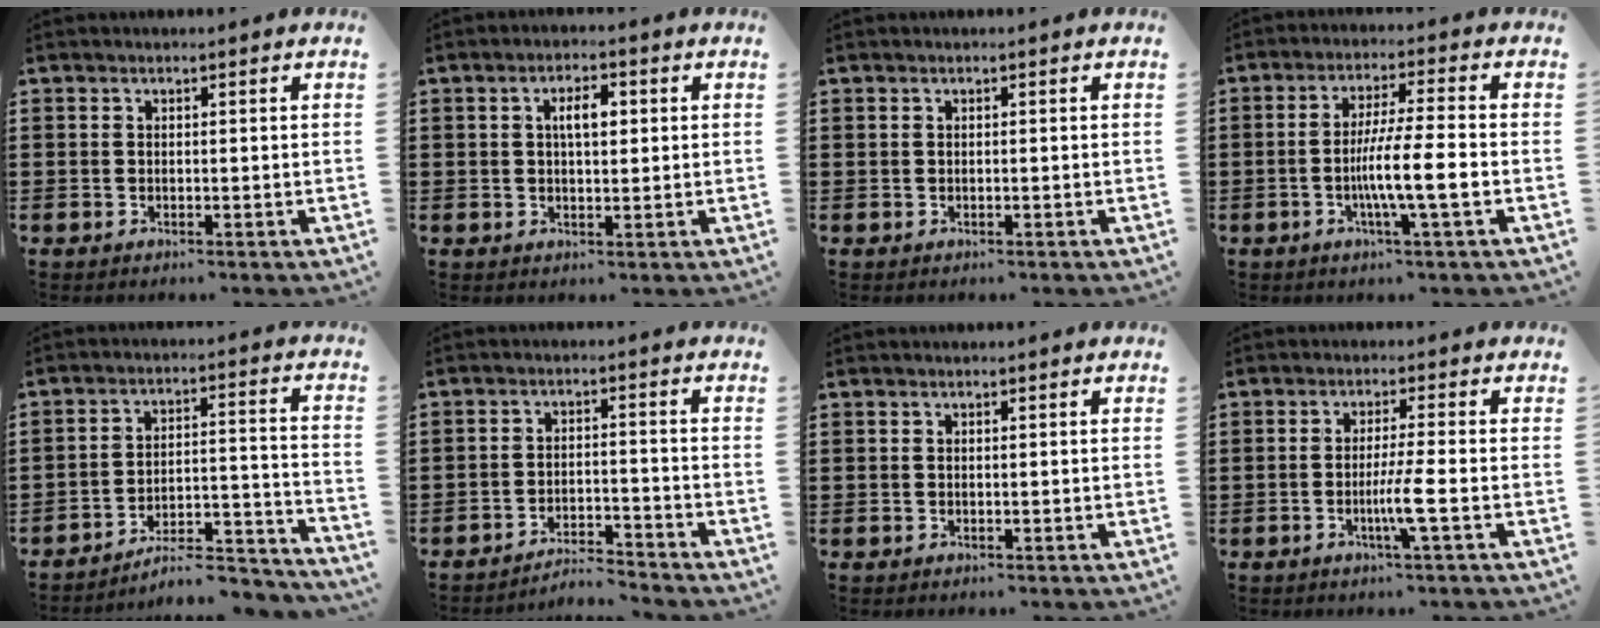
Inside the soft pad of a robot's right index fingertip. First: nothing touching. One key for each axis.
{"total": 3.8, "fx": 0.7, "fy": 1.5, "fz": 3.4, "tx": -0.061, "ty": 0.006, "tz": 0.008}
{"total": 0.0}
{"total": 8.2, "fx": -2.0, "fy": 0.5, "fz": 8.0, "tx": -0.140, "ty": -0.006, "tz": -0.037}
{"total": 7.0, "fx": -6.4, "fy": 1.1, "fz": 2.7, "tx": -0.037, "ty": 0.006, "tz": -0.123}
{"total": 3.7, "fx": -3.7, "fy": 0.0, "fz": 0.4, "tx": -0.013, "ty": 0.002, "tz": -0.079}
{"total": 0.0}
{"total": 5.6, "fx": -1.9, "fy": -0.4, "fz": 5.2, "tx": -0.103, "ty": -0.018, "tz": -0.039}